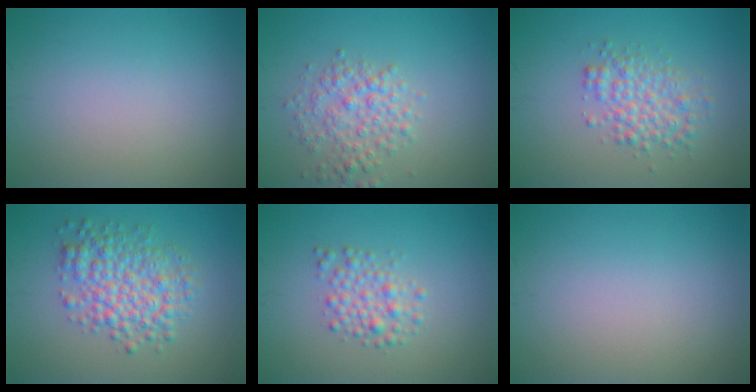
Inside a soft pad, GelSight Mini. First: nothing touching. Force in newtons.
{"total": 3.4, "press": 3.4, "slide": 0.1}
{"total": 3.5, "press": 3.5, "slide": 0.1}
{"total": 5.6, "press": 5.6, "slide": 0.1}
{"total": 2.5, "press": 2.5, "slide": 0.0}
{"total": 0.0}